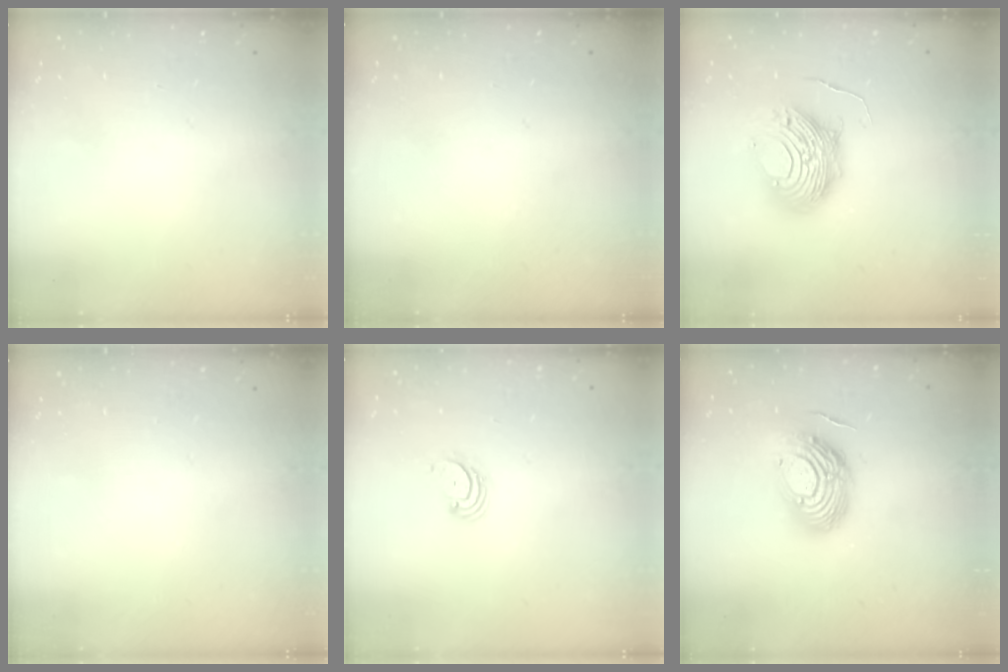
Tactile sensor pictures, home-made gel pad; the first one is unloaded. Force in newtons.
{"total": 0.0}
{"total": 13.5, "press": 13.4, "slide": 1.4}
{"total": 0.0}
{"total": 2.7, "press": 2.7, "slide": 0.3}
{"total": 14.9, "press": 14.9, "slide": 1.3}